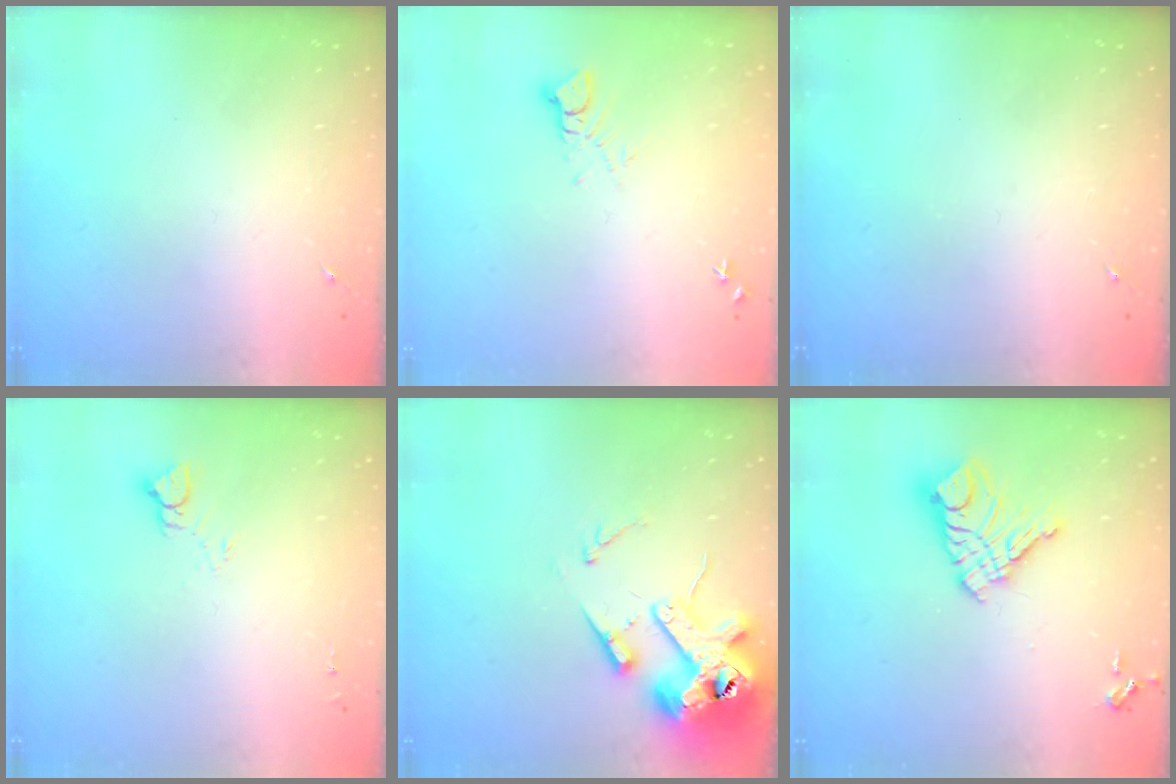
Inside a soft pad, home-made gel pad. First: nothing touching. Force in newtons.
{"total": 5.9, "press": 5.9, "slide": 0.6}
{"total": 0.0}
{"total": 5.3, "press": 5.3, "slide": 0.5}
{"total": 16.0, "press": 15.8, "slide": 2.5}
{"total": 14.6, "press": 14.5, "slide": 1.6}